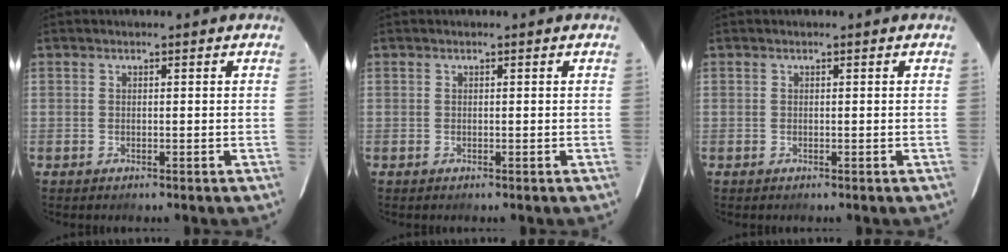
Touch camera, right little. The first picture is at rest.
{"total": 0.0}
{"total": 0.0}